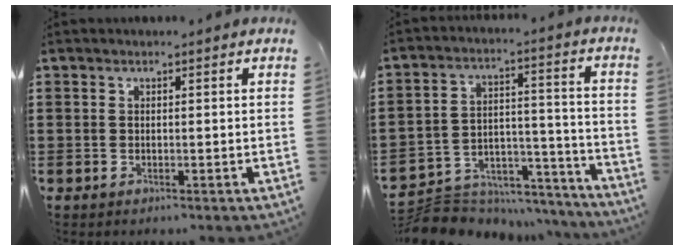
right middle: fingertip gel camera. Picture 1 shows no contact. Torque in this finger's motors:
{"motor_torque": [1.07, -1.07, 0.10, 0.04]}